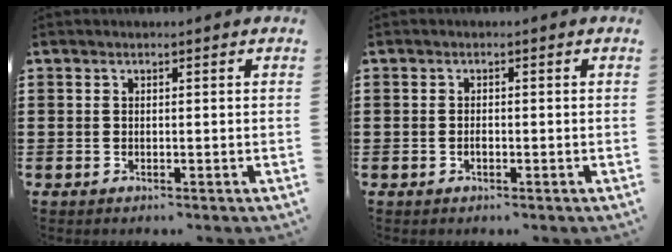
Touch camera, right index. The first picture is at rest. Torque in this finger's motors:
{"motor_torque": [0.78, 1.36, 0.01, -0.02]}